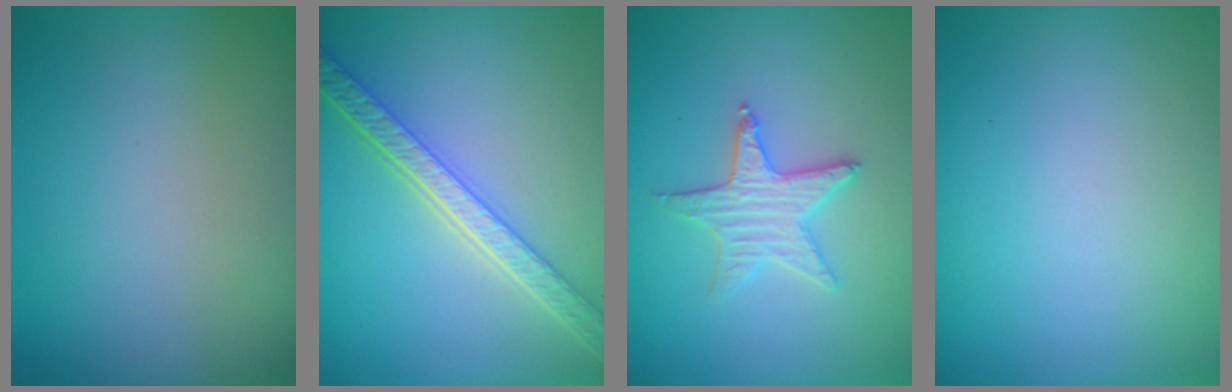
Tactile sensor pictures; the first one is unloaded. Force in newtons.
{"total": 5.1, "press": 4.1, "slide": 3.0}
{"total": 2.9, "press": 2.8, "slide": 0.8}
{"total": 0.0}